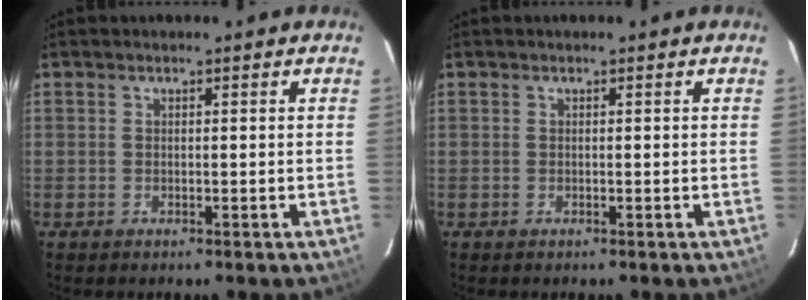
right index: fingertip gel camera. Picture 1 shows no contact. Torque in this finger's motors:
{"motor_torque": [-0.02, -0.02, 0.00, 0.00]}